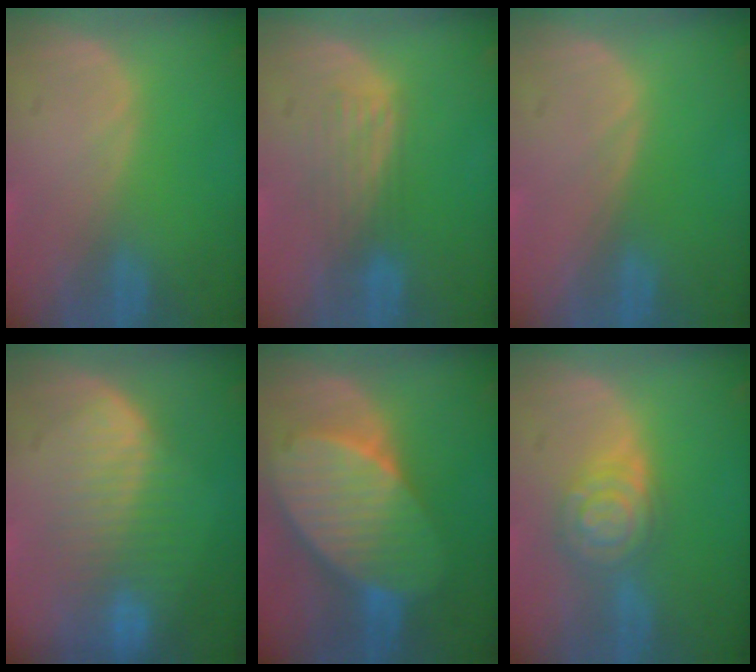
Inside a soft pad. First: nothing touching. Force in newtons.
{"total": 4.3, "press": 3.6, "slide": 2.3}
{"total": 0.0}
{"total": 8.6, "press": 7.3, "slide": 4.4}
{"total": 10.3, "press": 10.3, "slide": 0.7}
{"total": 6.5, "press": 6.5, "slide": 0.5}